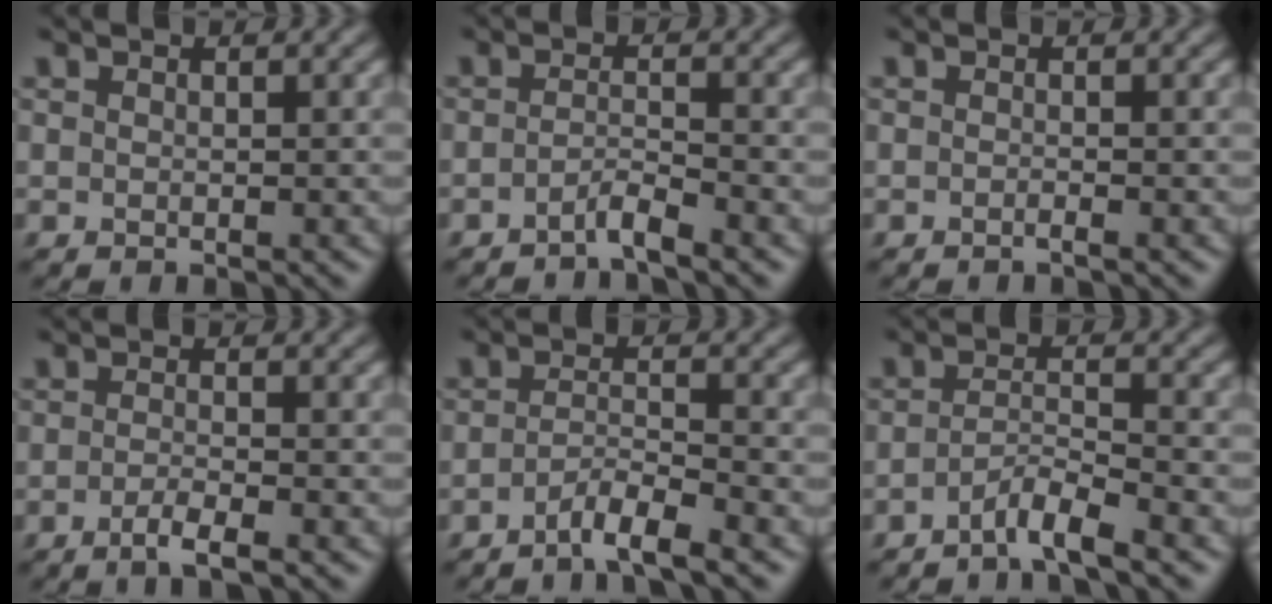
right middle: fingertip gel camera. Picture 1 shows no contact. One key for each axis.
{"total": 2.0, "fx": -1.5, "fy": 0.2, "fz": 1.3, "tx": -0.020, "ty": 0.004, "tz": -0.035}
{"total": 0.7, "fx": -0.4, "fy": 0.1, "fz": 0.5, "tx": -0.007, "ty": -0.001, "tz": -0.009}
{"total": 2.3, "fx": -1.2, "fy": 0.5, "fz": 2.0, "tx": -0.032, "ty": 0.001, "tz": -0.028}
{"total": 3.3, "fx": -2.3, "fy": 0.4, "fz": 2.4, "tx": -0.039, "ty": 0.001, "tz": -0.052}
{"total": 2.9, "fx": -2.1, "fy": 0.3, "fz": 2.0, "tx": -0.033, "ty": 0.003, "tz": -0.049}